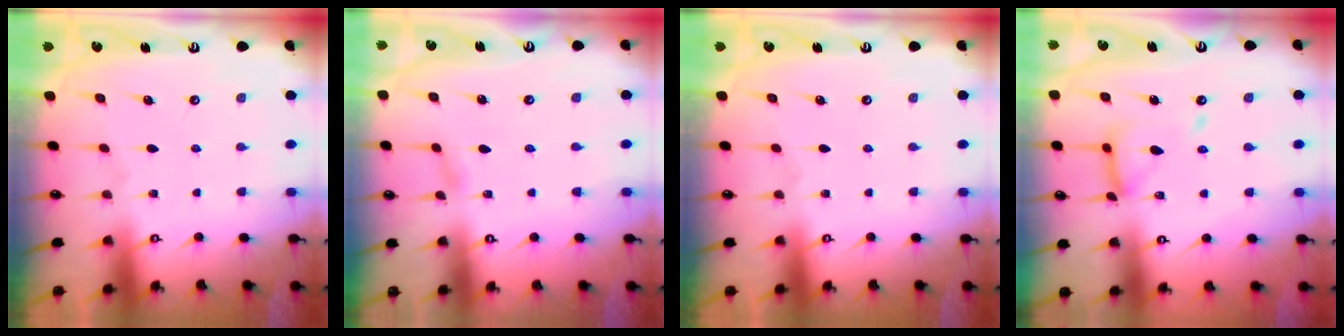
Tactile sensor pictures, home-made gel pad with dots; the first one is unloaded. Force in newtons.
{"total": 2.1, "press": 2.1, "slide": 0.3}
{"total": 0.0}
{"total": 12.9, "press": 12.9, "slide": 1.2}